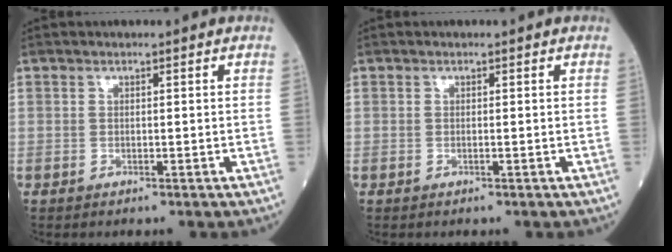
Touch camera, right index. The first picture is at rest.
{"total": 0.0}